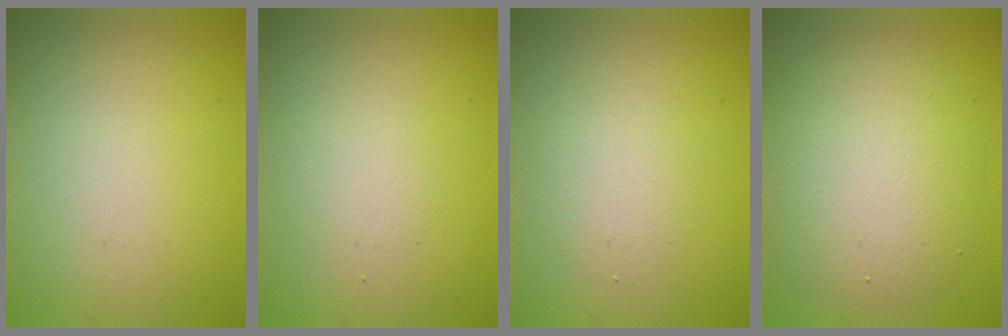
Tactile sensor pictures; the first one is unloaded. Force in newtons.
{"total": 1.5, "press": 1.4, "slide": 0.1}
{"total": 2.1, "press": 2.1, "slide": 0.1}
{"total": 6.4, "press": 6.4, "slide": 0.3}